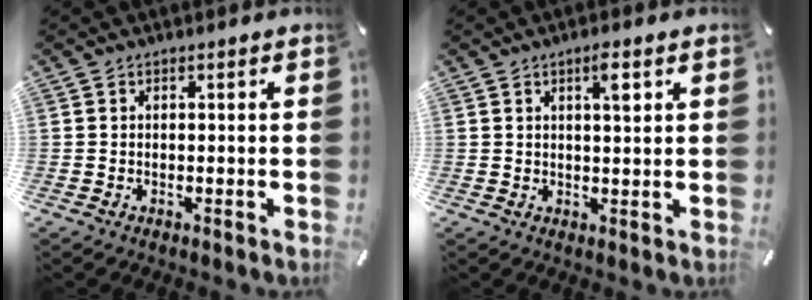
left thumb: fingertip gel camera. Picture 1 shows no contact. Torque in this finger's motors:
{"motor_torque": [0.52, 0.68, 0.34, -0.21, 0.10]}